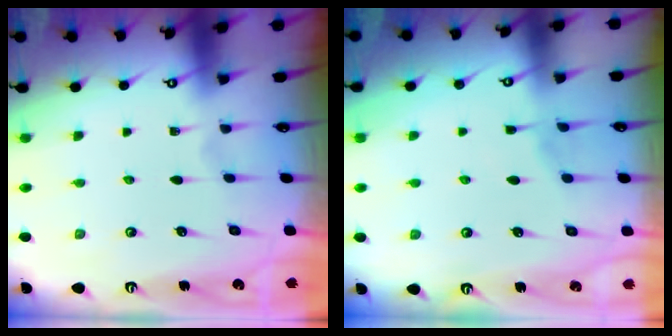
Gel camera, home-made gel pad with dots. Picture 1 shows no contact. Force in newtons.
{"total": 3.0, "press": 2.9, "slide": 0.5}